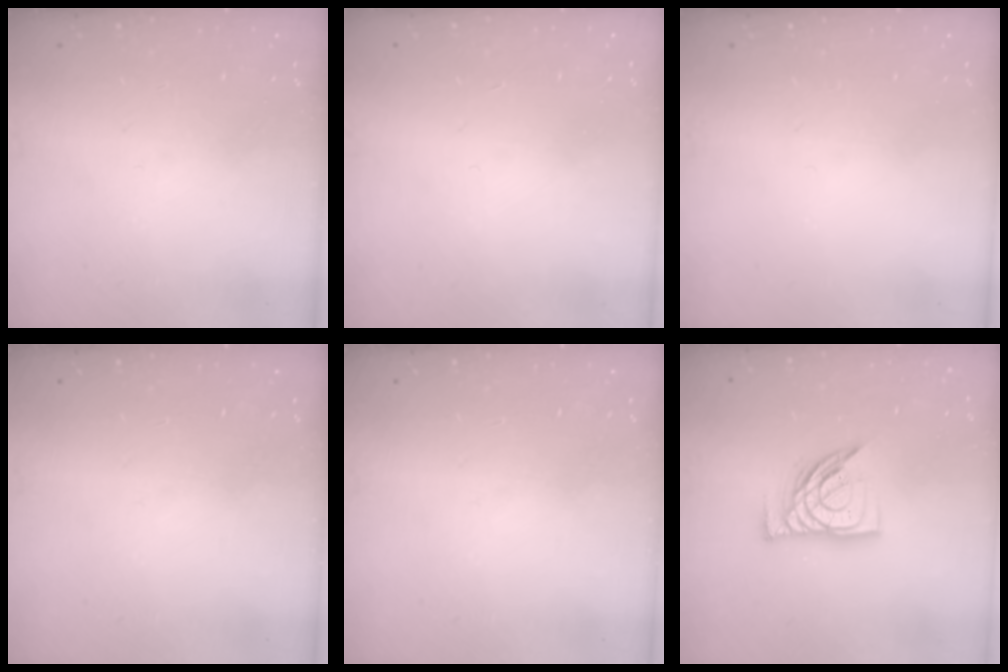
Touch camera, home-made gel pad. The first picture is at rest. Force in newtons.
{"total": 0.8, "press": 0.8, "slide": 0.2}
{"total": 0.0}
{"total": 0.0}
{"total": 0.0}
{"total": 11.3, "press": 11.2, "slide": 1.0}